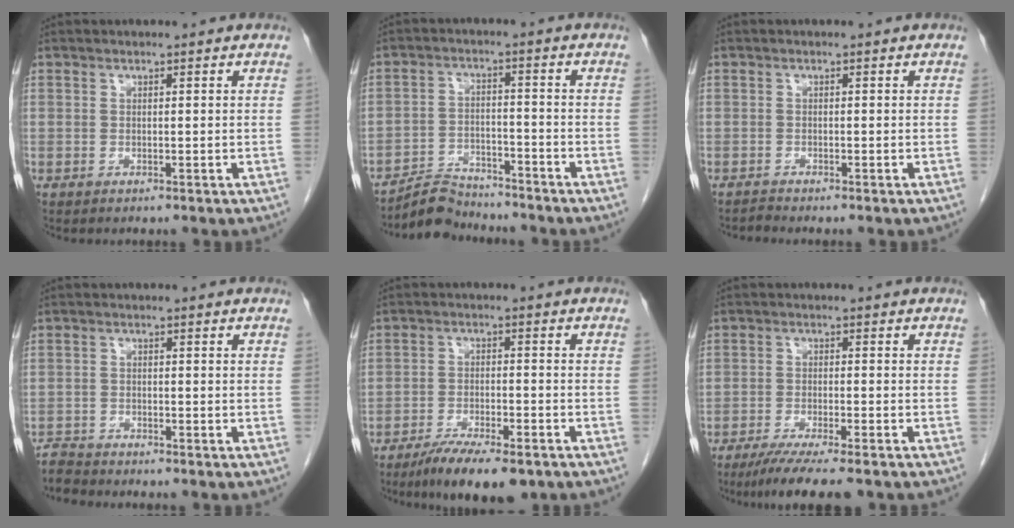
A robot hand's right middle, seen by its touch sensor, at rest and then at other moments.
{"total": 5.9, "force": [-5.7, 1.5, -0.2], "torque": [0.003, 0.005, -0.100]}
{"total": 0.7, "force": [-0.7, -0.2, -0.2], "torque": [0.002, -0.005, -0.013]}
{"total": 2.5, "force": [-2.5, -0.2, -0.5], "torque": [0.013, -0.014, -0.047]}
{"total": 10.1, "force": [-7.4, 2.5, 6.4], "torque": [-0.098, -0.015, -0.115]}
{"total": 8.8, "force": [-7.0, 0.5, 5.3], "torque": [-0.078, -0.020, -0.109]}